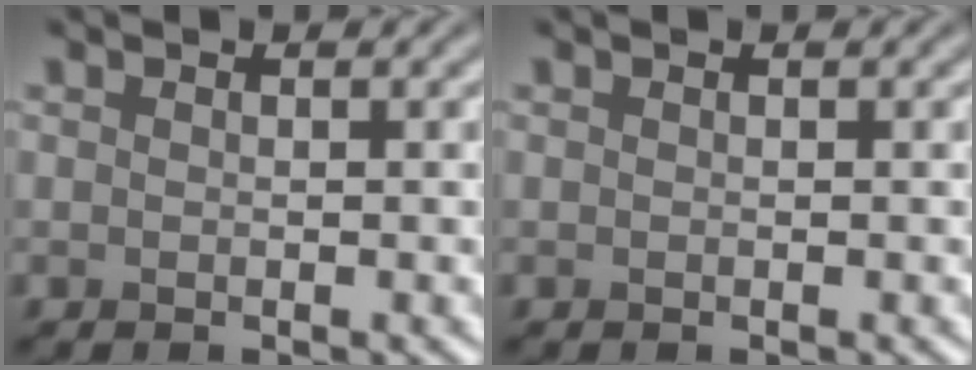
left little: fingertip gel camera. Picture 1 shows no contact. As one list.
[{"total": 0.0}]